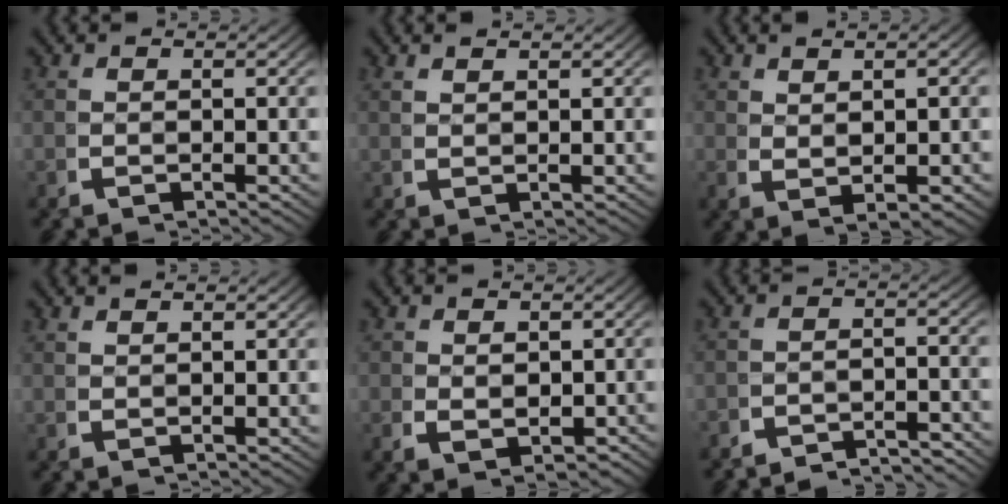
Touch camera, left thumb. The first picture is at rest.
{"total": 1.0, "force": [1.0, 0.0, 0.2], "torque": [0.003, 0.005, 0.021]}
{"total": 2.7, "force": [0.8, 1.1, 2.2], "torque": [-0.030, 0.002, 0.019]}
{"total": 0.7, "force": [0.7, -0.1, 0.1], "torque": [0.005, 0.004, 0.014]}
{"total": 2.9, "force": [-0.5, 2.3, 1.6], "torque": [-0.028, -0.021, 0.005]}
{"total": 4.8, "force": [-4.7, 0.7, 0.6], "torque": [0.009, -0.009, -0.085]}